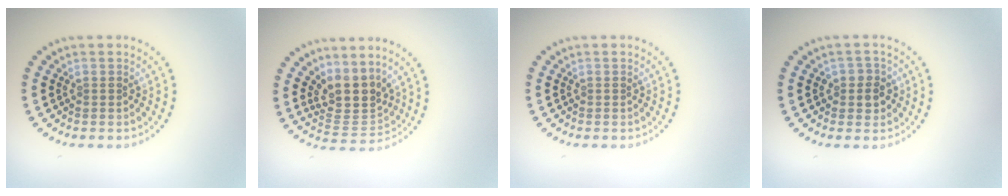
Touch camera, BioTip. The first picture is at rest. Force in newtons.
{"total": 3.8, "press": 3.0, "slide": 2.4}
{"total": 0.0}
{"total": 2.0, "press": 1.9, "slide": 0.7}